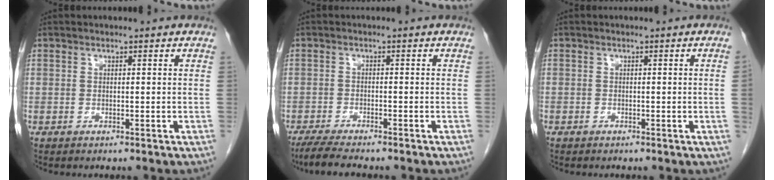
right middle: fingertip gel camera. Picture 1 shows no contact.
{"total": 6.1, "force": [-5.1, 0.8, 3.2], "torque": [-0.056, -0.016, -0.084]}
{"total": 0.7, "force": [-0.2, -0.3, 0.7], "torque": [-0.008, 0.000, -0.005]}